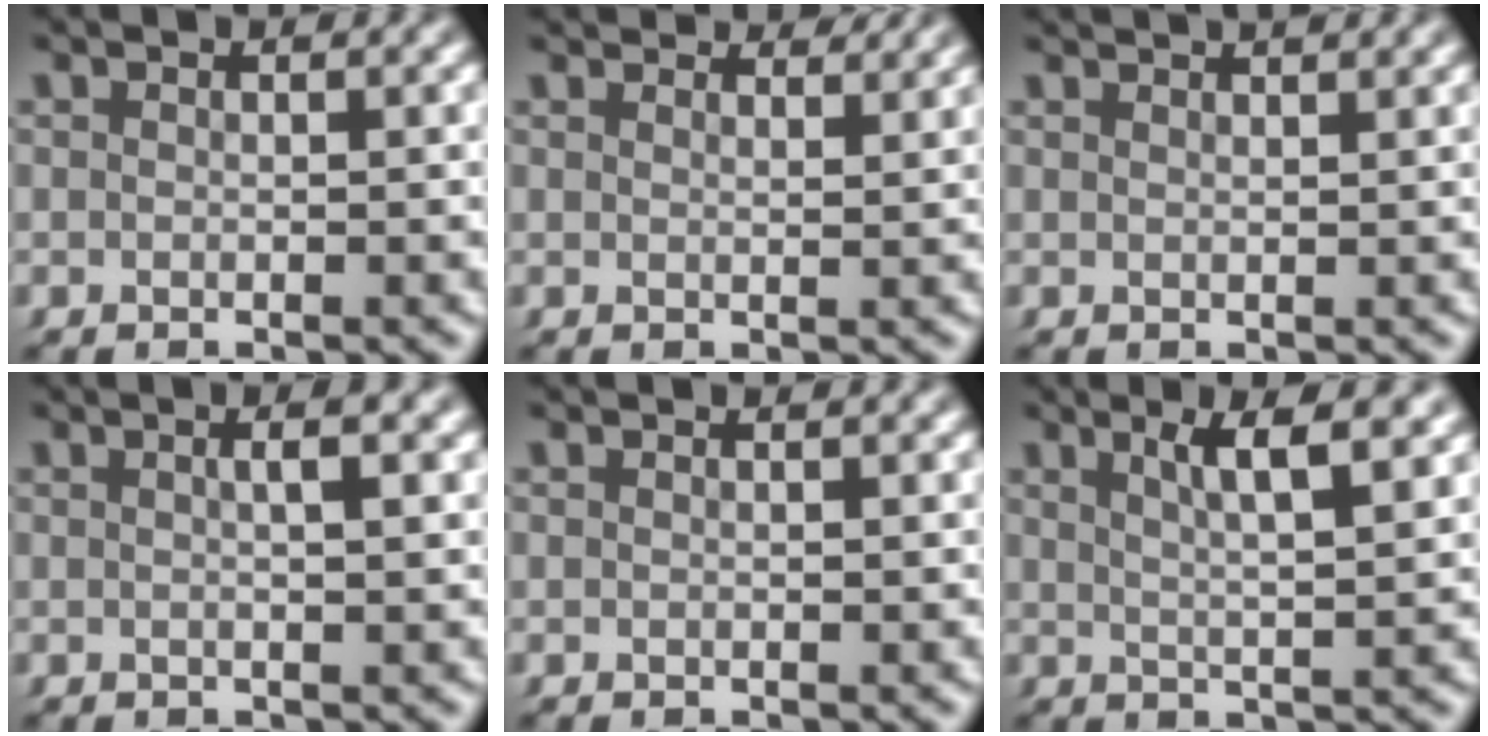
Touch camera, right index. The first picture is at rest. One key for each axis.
{"total": 3.0, "fx": 2.9, "fy": -0.1, "fz": 0.7, "tx": 0.001, "ty": 0.001, "tz": 0.042}
{"total": 1.7, "fx": 1.5, "fy": -0.3, "fz": 0.8, "tx": 0.000, "ty": 0.003, "tz": 0.023}
{"total": 1.8, "fx": 0.2, "fy": -0.2, "fz": 1.8, "tx": -0.022, "ty": 0.006, "tz": 0.002}
{"total": 0.0}
{"total": 3.2, "fx": 1.9, "fy": -0.4, "fz": 2.5, "tx": -0.044, "ty": 0.005, "tz": 0.031}